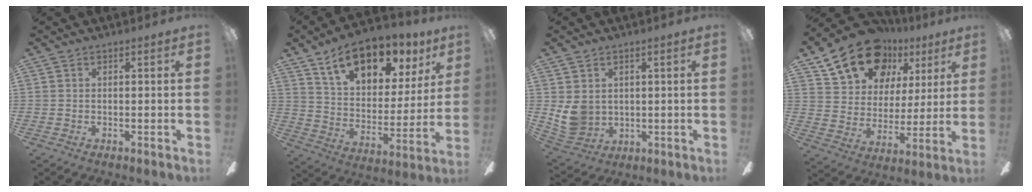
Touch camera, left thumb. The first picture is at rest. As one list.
[{"total": 15.9, "force": [11.0, 8.0, 8.1], "torque": [-0.123, -0.067, 0.193]}, {"total": 7.4, "force": [1.7, 6.5, 3.1], "torque": [-0.081, -0.007, 0.033]}, {"total": 18.7, "force": [11.8, 12.3, 7.7], "torque": [-0.138, -0.056, 0.218]}]